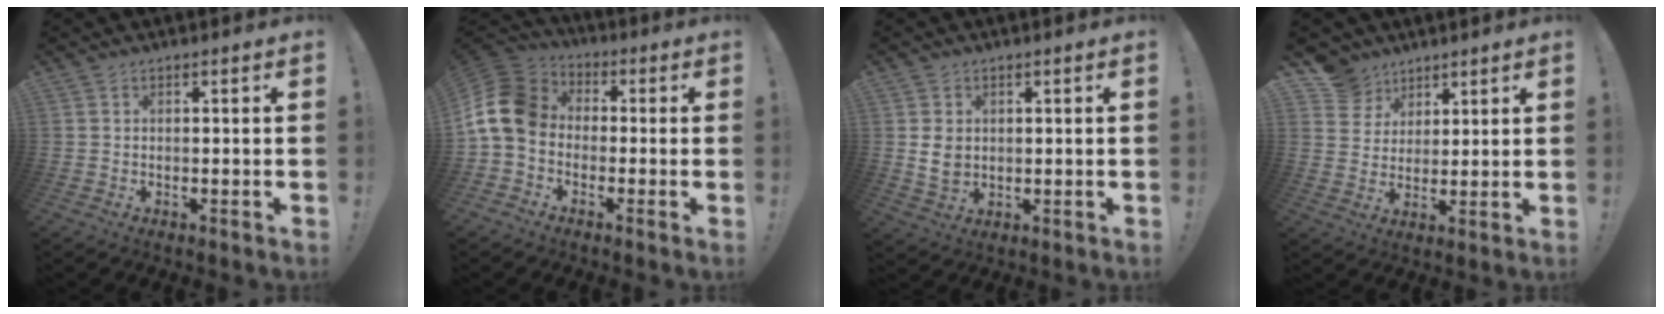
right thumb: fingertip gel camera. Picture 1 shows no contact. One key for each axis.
{"total": 14.3, "fx": -0.6, "fy": 10.5, "fz": 9.6, "tx": -0.188, "ty": 0.021, "tz": -0.005}
{"total": 5.6, "fx": 1.2, "fy": 4.6, "fz": 3.0, "tx": -0.045, "ty": -0.003, "tz": 0.025}
{"total": 8.8, "fx": 5.8, "fy": 6.6, "fz": 0.8, "tx": -0.013, "ty": -0.045, "tz": 0.117}